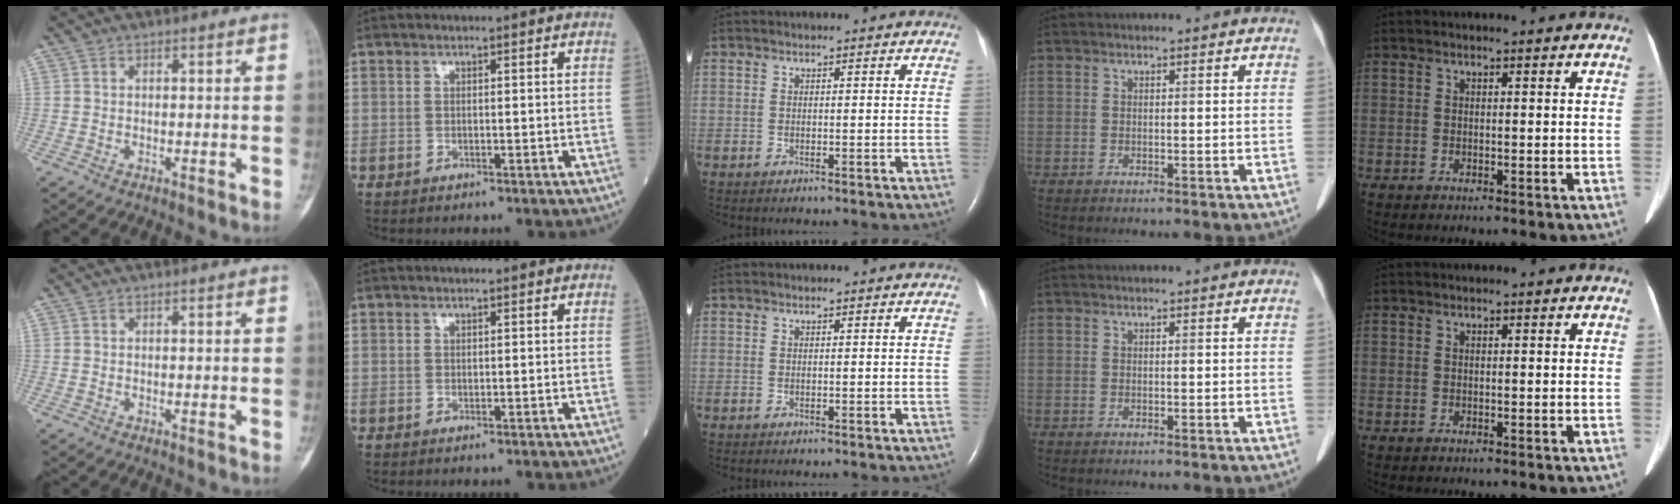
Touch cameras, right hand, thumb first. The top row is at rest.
{}